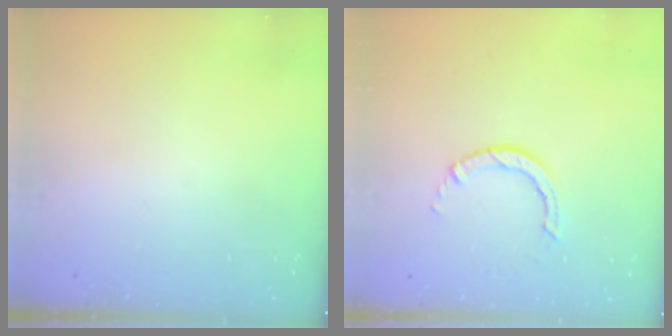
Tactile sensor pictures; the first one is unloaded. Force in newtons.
{"total": 2.8, "press": 2.8, "slide": 0.2}